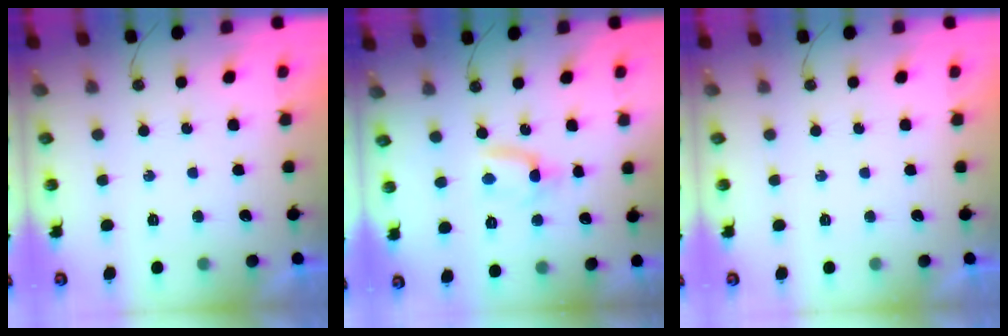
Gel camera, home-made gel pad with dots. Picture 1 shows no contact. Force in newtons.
{"total": 2.2, "press": 2.2, "slide": 0.1}
{"total": 0.0}